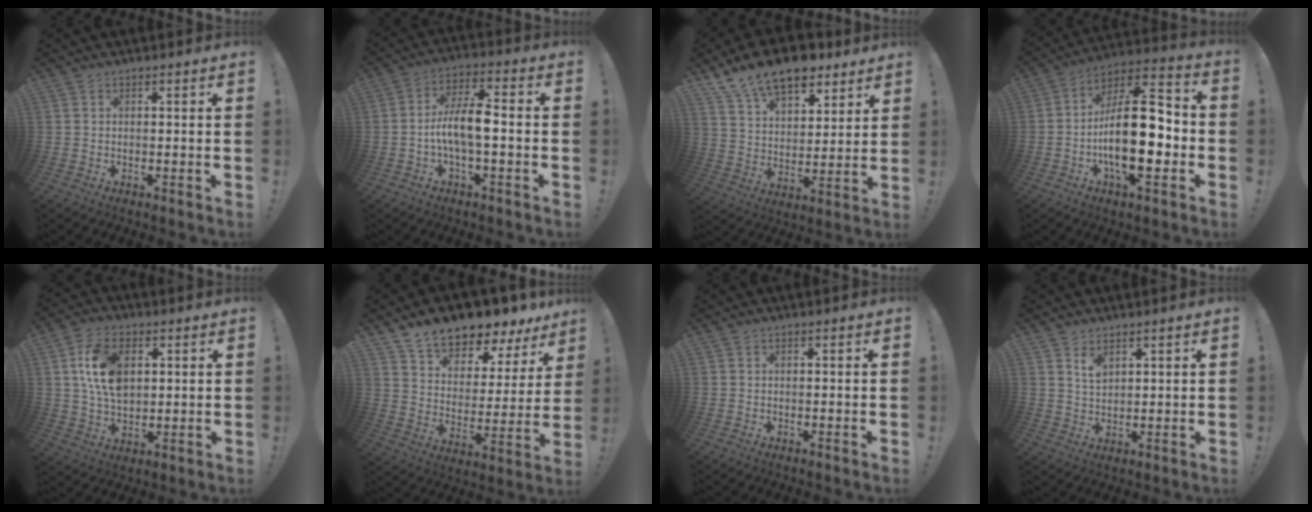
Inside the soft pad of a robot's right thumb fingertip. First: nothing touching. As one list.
[{"total": 10.0, "force": [-2.1, 3.5, 9.1], "torque": [-0.177, 0.013, -0.038]}, {"total": 15.7, "force": [11.1, 8.0, 7.6], "torque": [-0.132, -0.067, 0.203]}, {"total": 21.9, "force": [-4.3, 9.2, 19.4], "torque": [-0.335, 0.014, -0.068]}, {"total": 13.4, "force": [3.5, 9.1, 9.2], "torque": [-0.167, 0.012, 0.068]}, {"total": 10.8, "force": [9.9, 3.4, 2.8], "torque": [-0.063, -0.088, 0.176]}, {"total": 0.0}, {"total": 4.7, "force": [3.3, 2.8, 1.8], "torque": [-0.023, -0.021, 0.058]}]